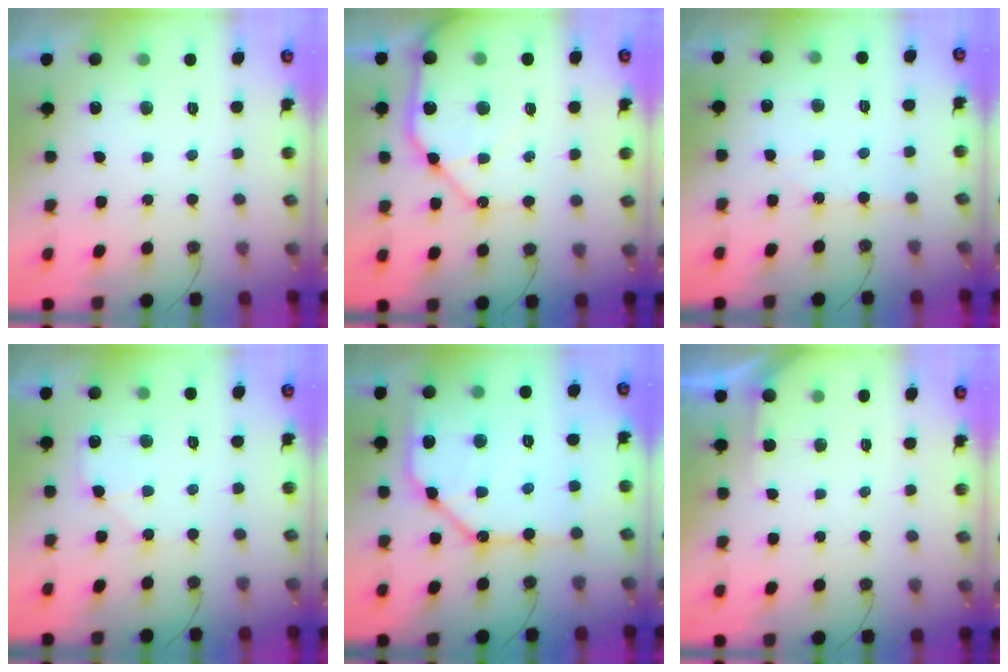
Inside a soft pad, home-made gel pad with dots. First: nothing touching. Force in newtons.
{"total": 15.8, "press": 15.7, "slide": 2.0}
{"total": 3.3, "press": 3.3, "slide": 0.5}
{"total": 7.0, "press": 7.0, "slide": 0.8}
{"total": 16.0, "press": 15.9, "slide": 1.5}
{"total": 1.5, "press": 1.5, "slide": 0.2}